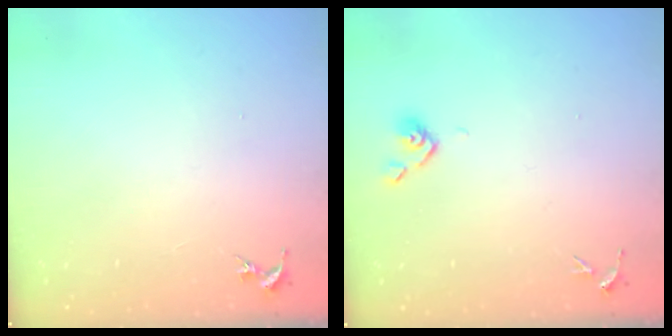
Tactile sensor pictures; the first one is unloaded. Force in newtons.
{"total": 3.5, "press": 3.4, "slide": 0.9}